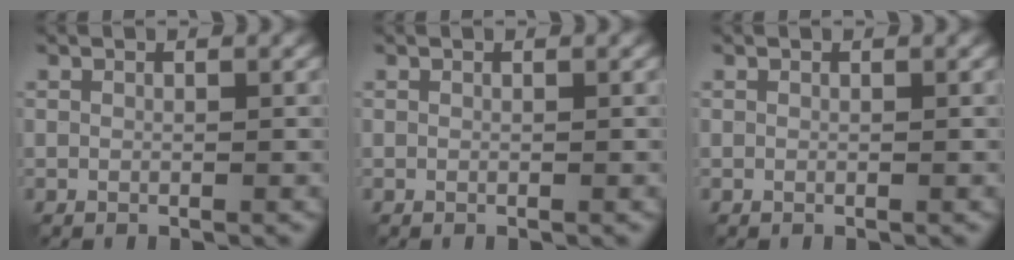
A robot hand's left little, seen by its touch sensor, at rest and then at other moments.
{"total": 0.0}
{"total": 0.0}